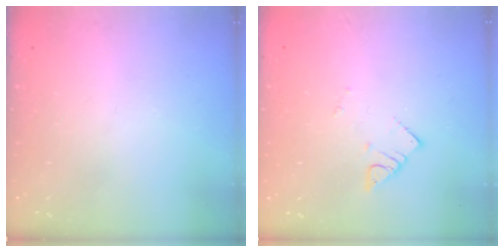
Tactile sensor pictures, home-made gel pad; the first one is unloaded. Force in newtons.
{"total": 2.6, "press": 2.6, "slide": 0.1}